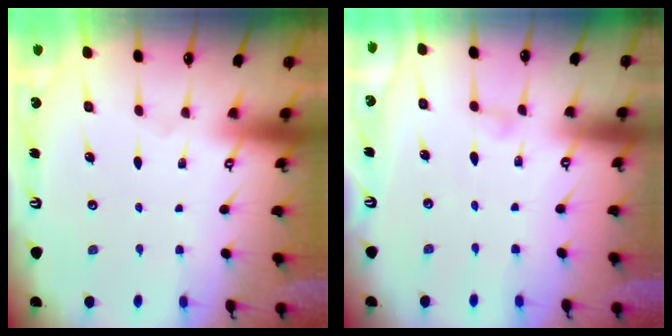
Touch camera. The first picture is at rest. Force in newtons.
{"total": 2.5, "press": 2.4, "slide": 0.3}